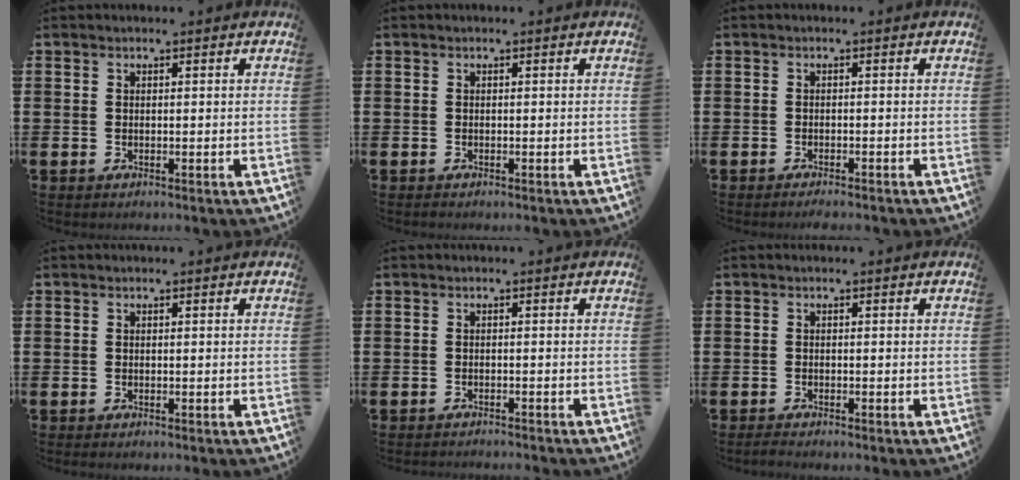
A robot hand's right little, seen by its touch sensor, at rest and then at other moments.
{"total": 0.0}
{"total": 0.9, "force": [-0.9, 0.0, 0.3], "torque": [-0.008, -0.002, -0.017]}
{"total": 0.0}
{"total": 0.8, "force": [-0.8, -0.1, -0.1], "torque": [0.001, 0.000, -0.016]}
{"total": 0.7, "force": [-0.6, 0.1, 0.4], "torque": [-0.009, -0.001, -0.012]}